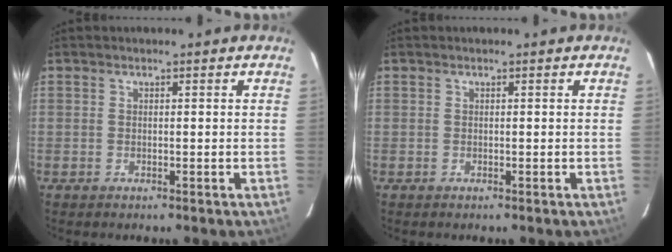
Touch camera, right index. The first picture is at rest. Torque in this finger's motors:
{"motor_torque": [0.06, 0.00, 0.00, 0.01]}